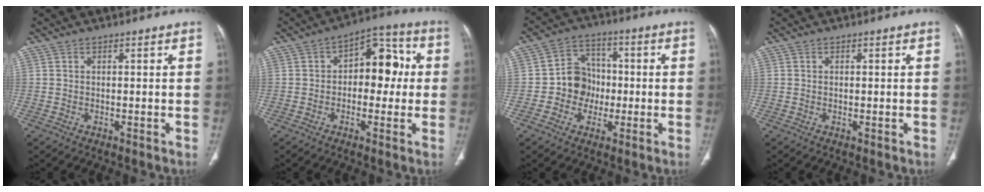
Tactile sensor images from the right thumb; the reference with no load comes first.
{"total": 11.0, "force": [0.7, 6.9, 8.6], "torque": [-0.067, 0.036, -0.001]}
{"total": 8.5, "force": [-1.3, 7.7, 3.3], "torque": [-0.013, 0.026, -0.032]}
{"total": 0.0}